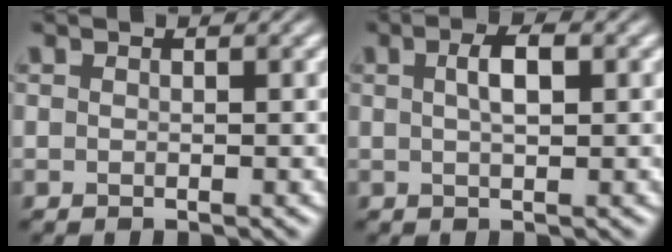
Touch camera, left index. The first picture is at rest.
{"total": 2.6, "force": [0.6, 0.9, 2.3], "torque": [-0.043, 0.006, 0.010]}